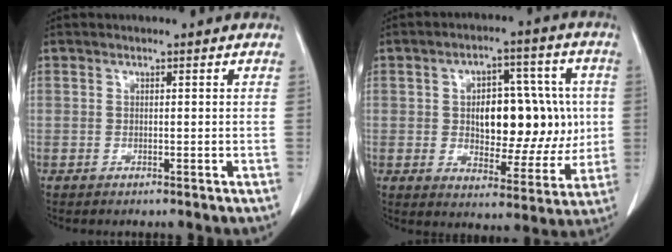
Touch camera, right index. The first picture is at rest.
{"total": 14.8, "force": [1.2, 7.9, 12.5], "torque": [-0.178, 0.026, 0.029]}